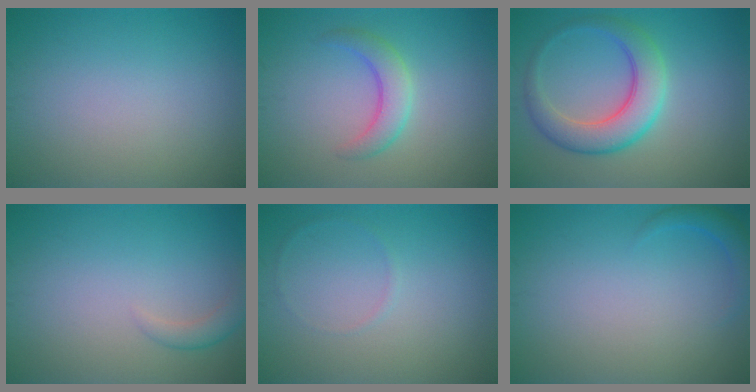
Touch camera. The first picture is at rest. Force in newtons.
{"total": 3.0, "press": 3.0, "slide": 0.2}
{"total": 5.5, "press": 5.5, "slide": 0.2}
{"total": 1.5, "press": 1.5, "slide": 0.1}
{"total": 0.6, "press": 0.6, "slide": 0.1}
{"total": 1.7, "press": 1.6, "slide": 0.2}